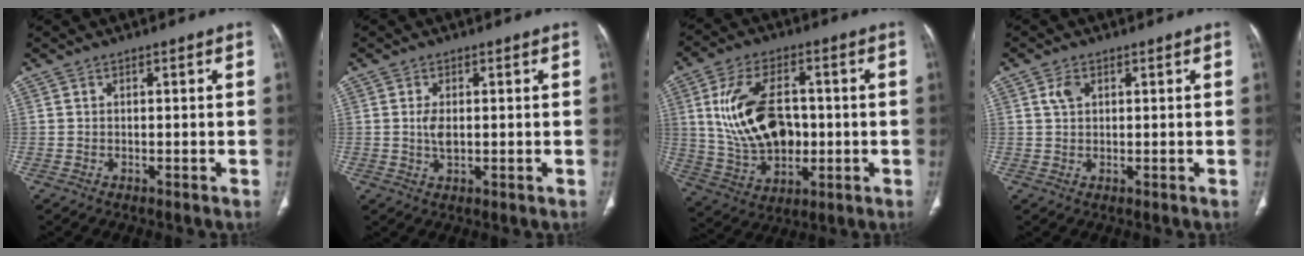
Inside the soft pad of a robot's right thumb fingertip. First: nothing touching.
{"total": 2.9, "force": [0.2, 1.4, 2.6], "torque": [-0.053, -0.003, 0.007]}
{"total": 16.7, "force": [1.0, 10.6, 12.9], "torque": [-0.217, 0.005, 0.032]}
{"total": 2.3, "force": [1.0, 1.4, 1.6], "torque": [-0.030, 0.003, 0.023]}